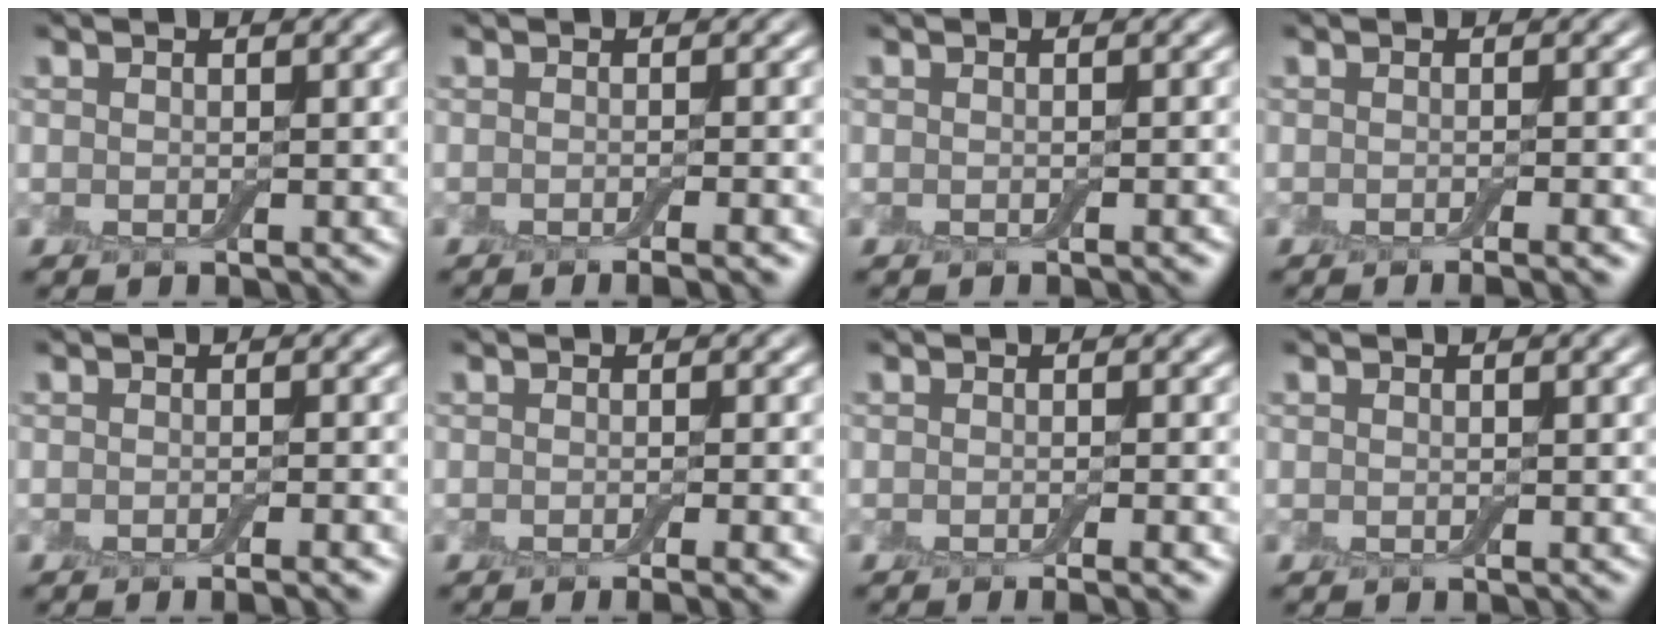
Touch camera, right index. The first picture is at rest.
{"total": 2.9, "force": [-1.5, 0.6, 2.4], "torque": [-0.019, 0.001, -0.022]}
{"total": 0.6, "force": [-0.4, 0.0, 0.5], "torque": [-0.005, 0.002, -0.005]}
{"total": 2.7, "force": [-1.3, 0.6, 2.3], "torque": [-0.017, 0.000, -0.019]}
{"total": 2.5, "force": [-1.3, 0.5, 2.1], "torque": [-0.016, 0.001, -0.018]}
{"total": 3.0, "force": [-1.2, 0.8, 2.6], "torque": [-0.020, -0.001, -0.016]}
{"total": 2.9, "force": [-1.2, 0.8, 2.6], "torque": [-0.020, -0.001, -0.016]}
{"total": 0.0}